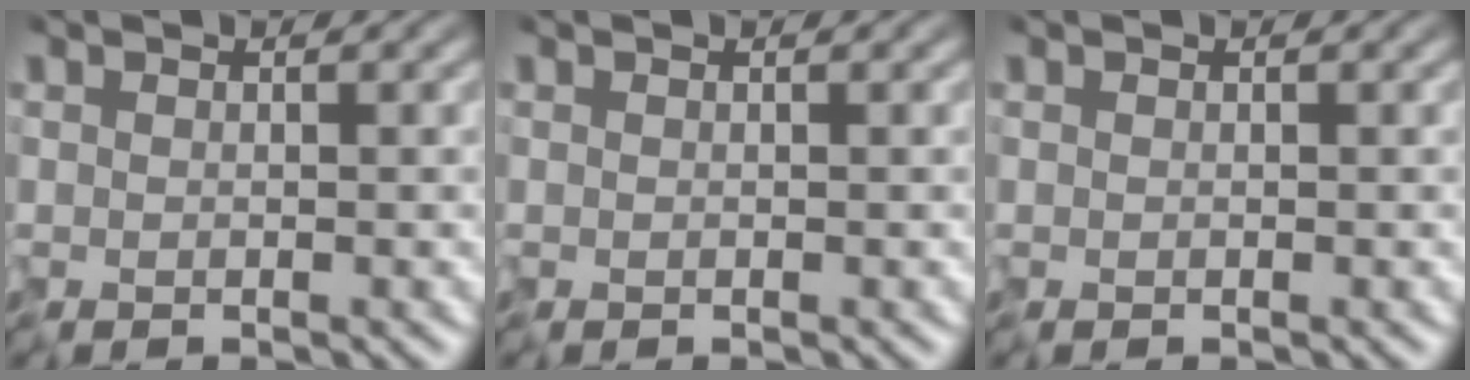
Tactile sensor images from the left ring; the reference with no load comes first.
{"total": 0.0}
{"total": 0.0}